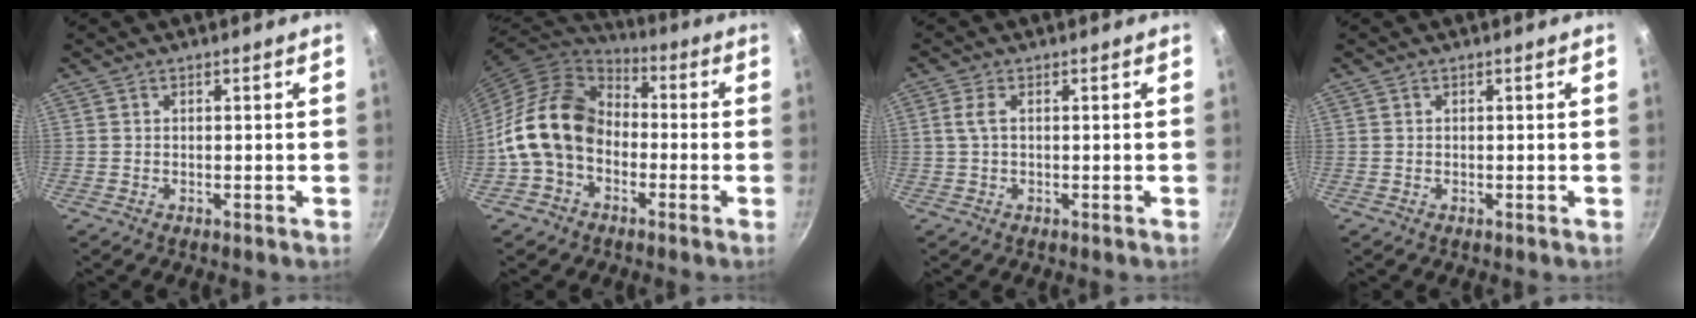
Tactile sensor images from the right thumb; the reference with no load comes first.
{"total": 15.9, "force": [-2.8, 12.0, 10.1], "torque": [-0.156, 0.046, -0.070]}
{"total": 2.5, "force": [0.3, 1.1, 2.2], "torque": [-0.053, 0.006, 0.004]}
{"total": 0.0}